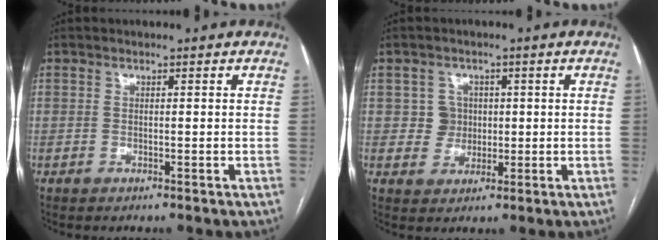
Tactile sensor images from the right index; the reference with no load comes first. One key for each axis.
{"total": 3.4, "fx": 0.5, "fy": 3.4, "fz": 0.3, "tx": 0.002, "ty": 0.010, "tz": 0.010}